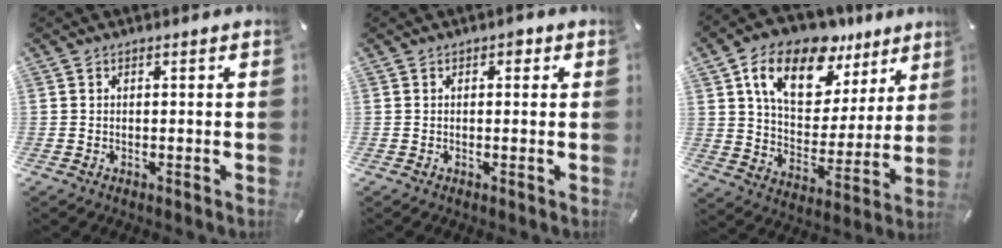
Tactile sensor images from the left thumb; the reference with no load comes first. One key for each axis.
{"total": 1.6, "fx": 0.5, "fy": 1.1, "fz": 1.0, "tx": -0.007, "ty": 0.001, "tz": 0.004}
{"total": 17.8, "fx": 11.1, "fy": 10.3, "fz": 9.3, "tx": -0.165, "ty": -0.051, "tz": 0.198}